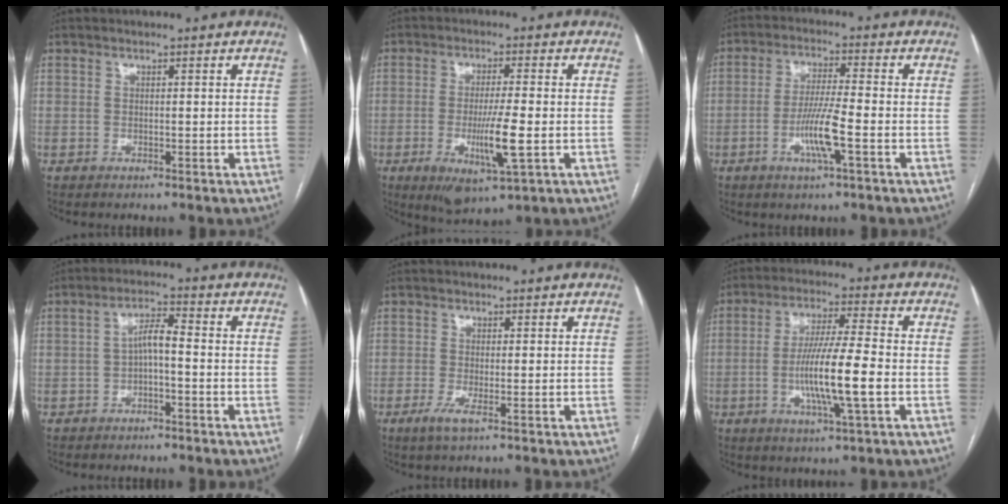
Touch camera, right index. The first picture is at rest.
{"total": 9.0, "force": [-2.4, 0.8, 8.6], "torque": [-0.158, -0.023, -0.038]}
{"total": 7.1, "force": [-2.5, -0.1, 6.6], "torque": [-0.128, -0.004, -0.049]}
{"total": 4.1, "force": [-0.8, 1.0, 3.9], "torque": [-0.070, 0.017, -0.014]}
{"total": 2.2, "force": [-1.1, -0.1, 1.9], "torque": [-0.036, -0.006, -0.021]}
{"total": 10.9, "force": [-2.4, 0.2, 10.6], "torque": [-0.200, -0.006, -0.048]}